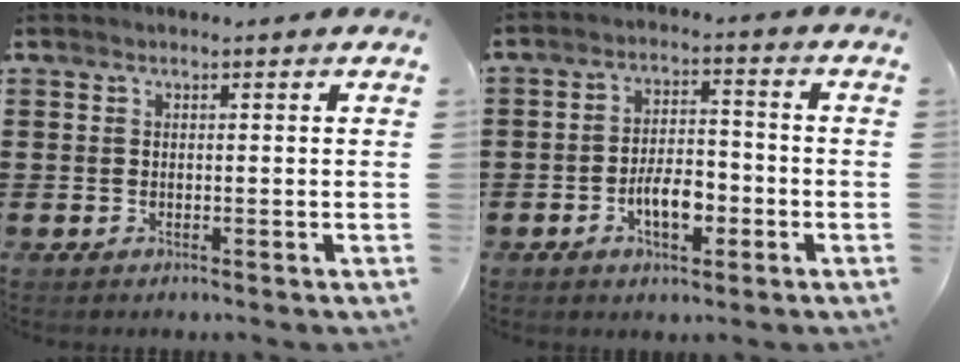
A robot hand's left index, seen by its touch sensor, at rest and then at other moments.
{"total": 6.1, "force": [-2.4, 2.9, 4.8], "torque": [-0.086, 0.003, -0.048]}